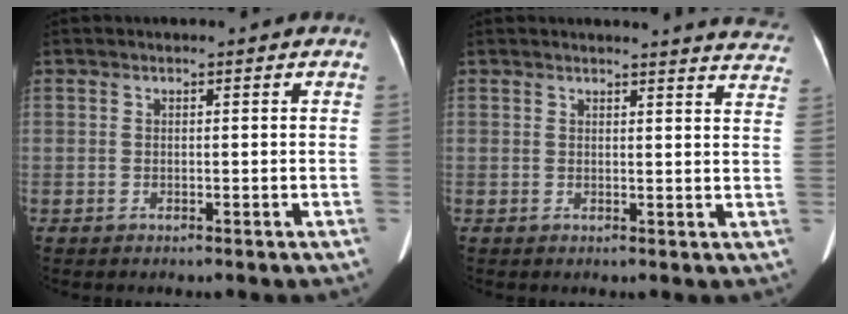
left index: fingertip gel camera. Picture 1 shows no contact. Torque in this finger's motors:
{"motor_torque": [-0.02, -2.12, 0.09, 0.02]}